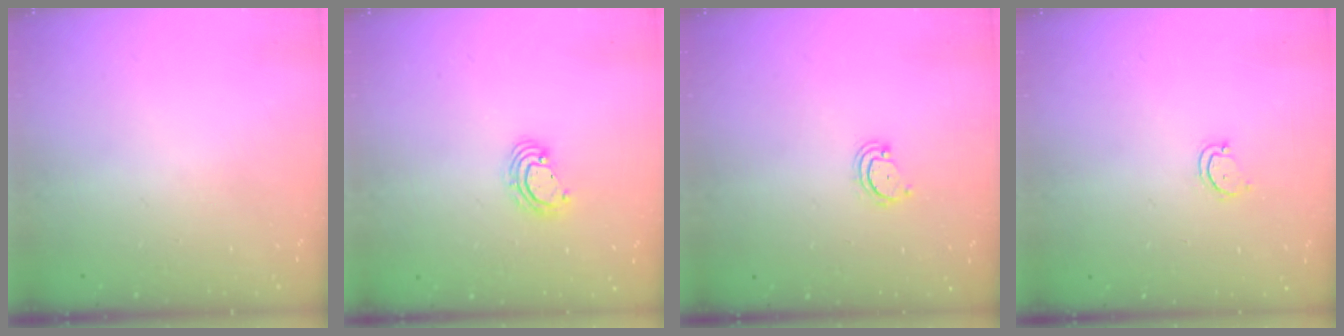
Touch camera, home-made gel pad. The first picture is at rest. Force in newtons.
{"total": 4.6, "press": 4.6, "slide": 0.2}
{"total": 3.2, "press": 3.2, "slide": 0.3}
{"total": 2.7, "press": 2.7, "slide": 0.3}